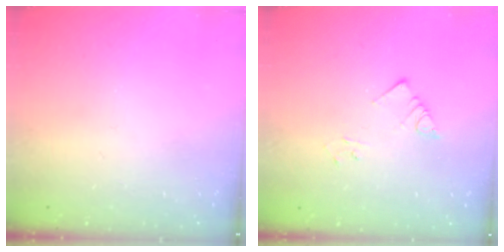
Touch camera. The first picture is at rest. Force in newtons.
{"total": 3.9, "press": 3.9, "slide": 0.2}